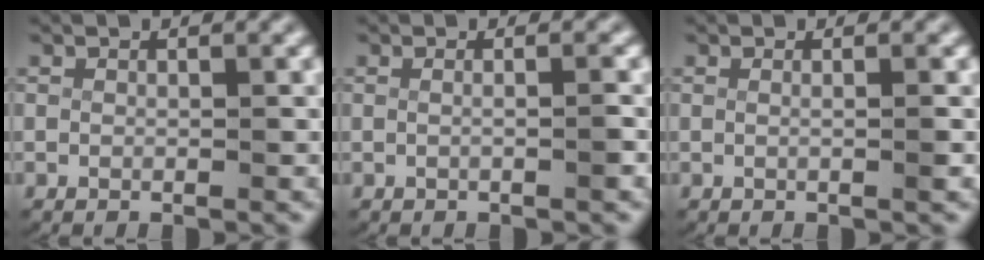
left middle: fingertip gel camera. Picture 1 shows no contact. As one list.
[{"total": 1.3, "force": [-0.4, -0.3, 1.2], "torque": [-0.021, -0.002, -0.007]}, {"total": 1.1, "force": [-0.1, -0.3, 1.0], "torque": [-0.018, -0.002, -0.003]}]